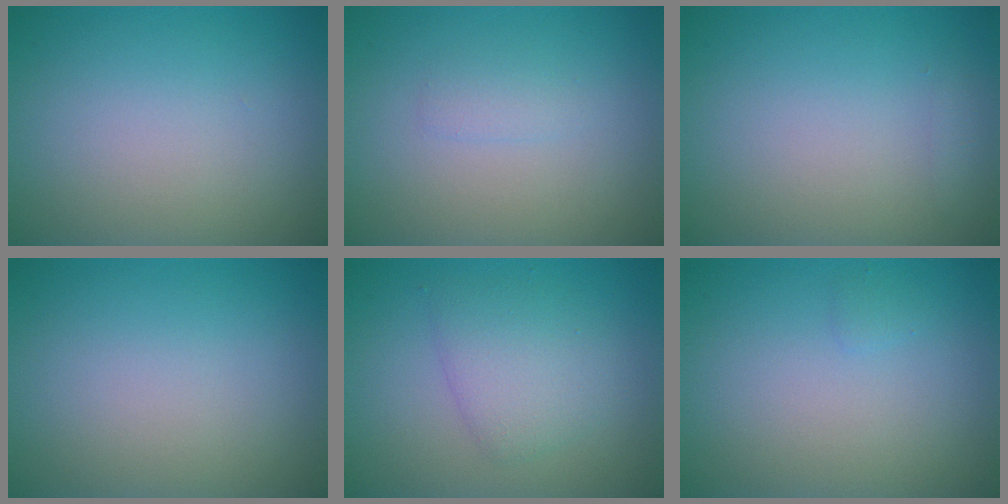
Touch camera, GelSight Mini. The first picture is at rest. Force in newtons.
{"total": 1.0, "press": 1.0, "slide": 0.1}
{"total": 0.6, "press": 0.6, "slide": 0.0}
{"total": 0.0}
{"total": 3.2, "press": 3.2, "slide": 0.1}
{"total": 0.5, "press": 0.5, "slide": 0.1}